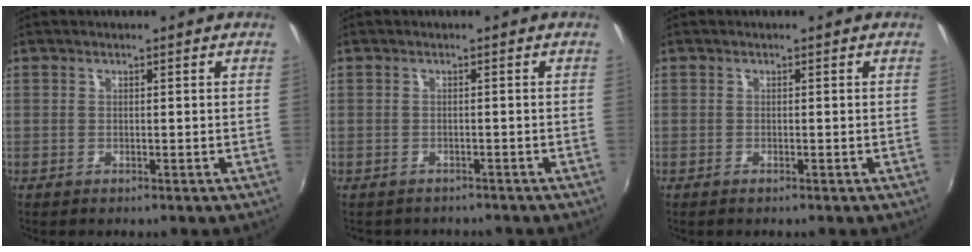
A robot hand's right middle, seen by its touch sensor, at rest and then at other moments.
{"total": 2.8, "force": [-2.5, 1.2, 0.5], "torque": [-0.017, -0.011, -0.033]}
{"total": 0.5, "force": [-0.4, 0.1, 0.3], "torque": [-0.006, 0.000, -0.009]}